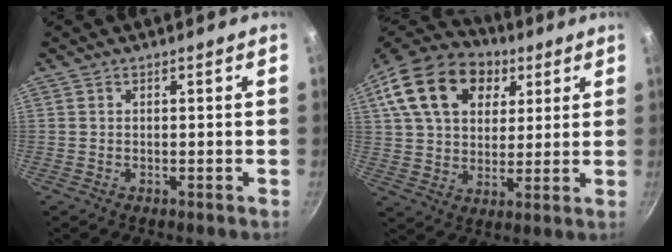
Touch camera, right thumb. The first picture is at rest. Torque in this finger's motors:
{"motor_torque": [-0.11, 3.97, 1.25, 0.20, 0.37]}